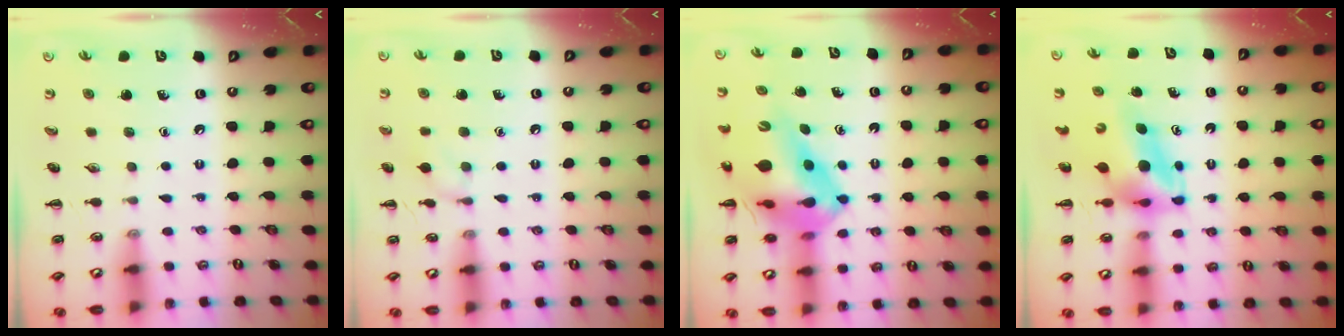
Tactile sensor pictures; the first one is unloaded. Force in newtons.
{"total": 6.8, "press": 6.5, "slide": 1.9}
{"total": 15.5, "press": 14.8, "slide": 4.6}
{"total": 5.1, "press": 4.9, "slide": 1.2}